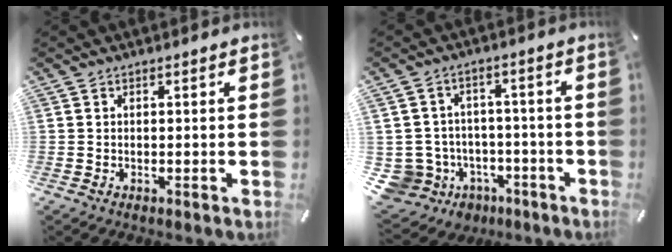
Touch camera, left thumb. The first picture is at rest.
{"total": 8.7, "force": [-3.1, 8.0, 1.2], "torque": [-0.052, 0.014, -0.052]}